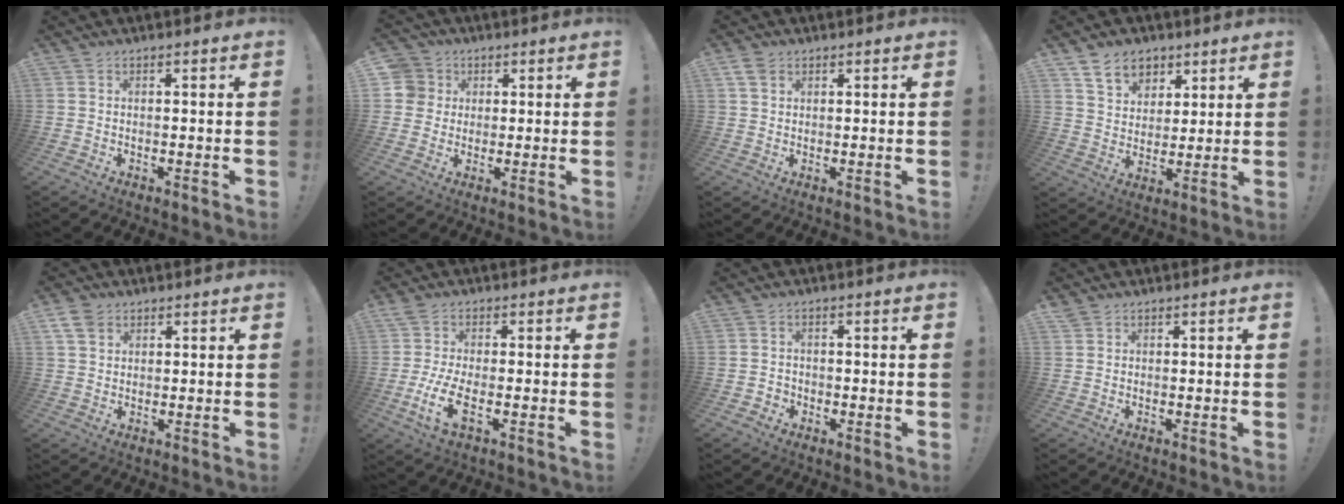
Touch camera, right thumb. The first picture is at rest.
{"total": 6.3, "force": [1.7, 6.0, 1.2], "torque": [-0.031, -0.006, 0.033]}
{"total": 3.9, "force": [2.2, 2.6, 1.9], "torque": [-0.031, -0.006, 0.041]}
{"total": 10.5, "force": [6.5, 7.5, 3.4], "torque": [-0.048, -0.038, 0.126]}
{"total": 5.8, "force": [3.2, 4.0, 2.7], "torque": [-0.050, -0.006, 0.063]}
{"total": 8.6, "force": [-1.5, 3.4, 7.8], "torque": [-0.170, -0.013, -0.025]}
{"total": 2.1, "force": [-1.0, 1.7, 0.6], "torque": [-0.008, 0.002, -0.018]}
{"total": 1.3, "force": [1.1, 0.8, 0.2], "torque": [0.003, -0.004, 0.018]}